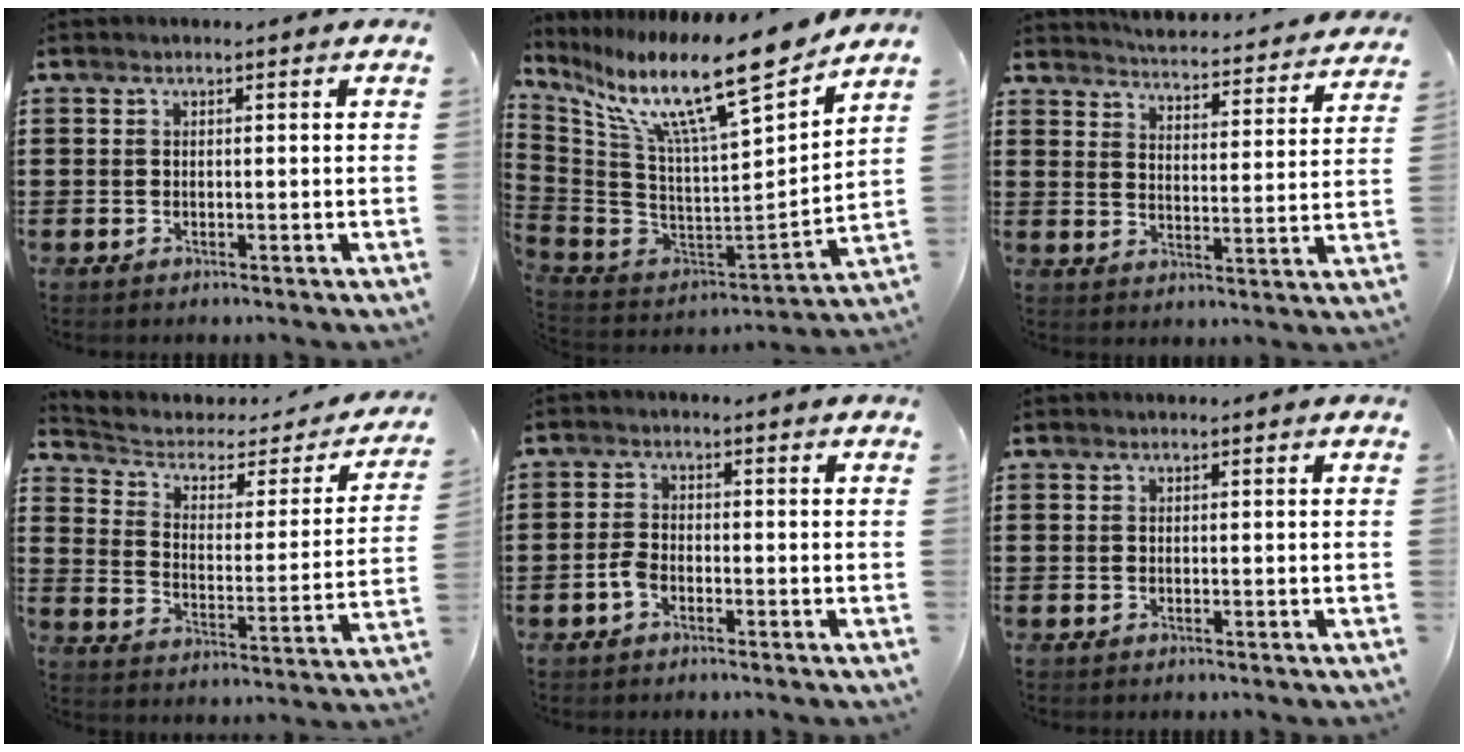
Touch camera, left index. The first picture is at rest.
{"total": 15.3, "force": [11.6, 1.2, 9.9], "torque": [-0.200, -0.084, 0.184]}
{"total": 3.7, "force": [3.6, -0.5, 0.3], "torque": [-0.028, -0.038, 0.055]}
{"total": 3.4, "force": [2.0, 2.2, 1.6], "torque": [-0.050, -0.012, 0.026]}
{"total": 2.3, "force": [-1.1, 1.2, 1.6], "torque": [-0.048, -0.002, -0.026]}
{"total": 0.0}